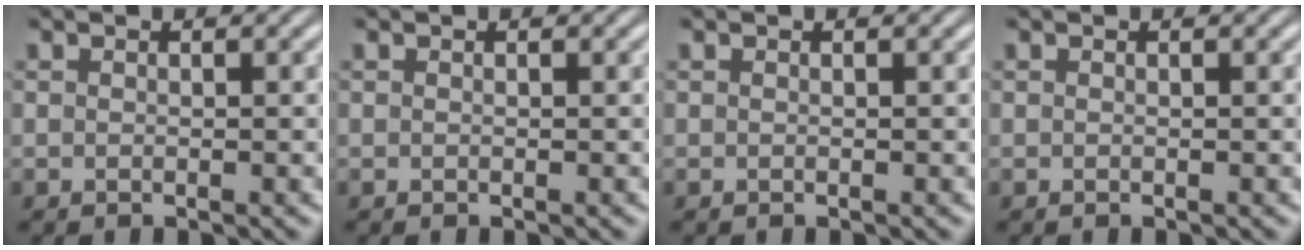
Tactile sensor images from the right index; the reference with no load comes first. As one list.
[{"total": 0.0}, {"total": 0.0}, {"total": 0.0}]